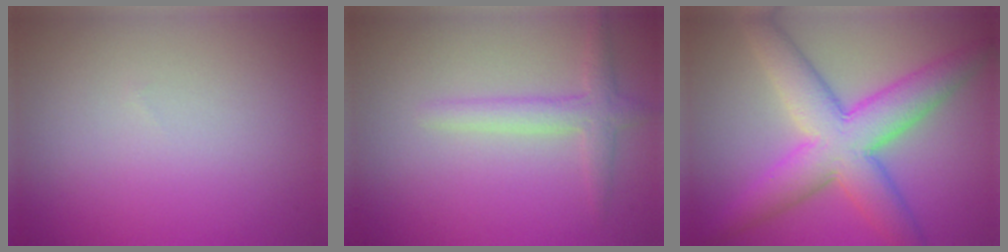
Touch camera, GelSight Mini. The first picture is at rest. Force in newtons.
{"total": 2.4, "press": 2.4, "slide": 0.1}
{"total": 8.3, "press": 8.3, "slide": 0.1}